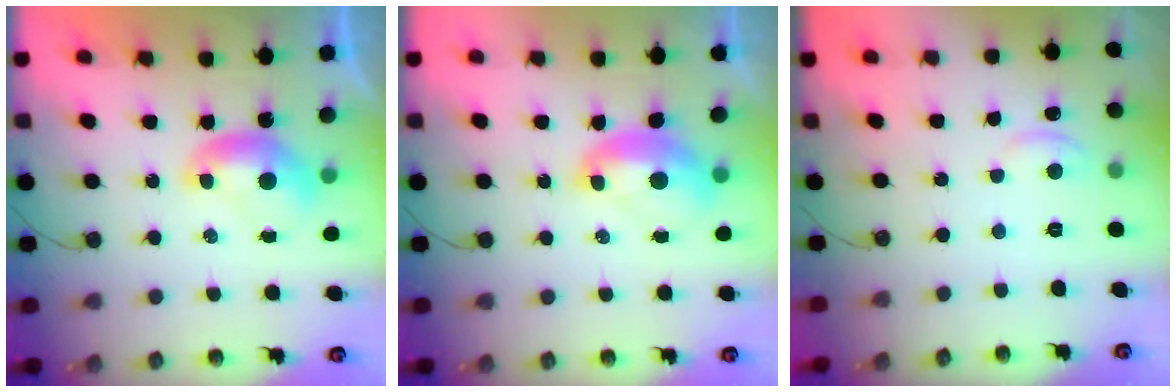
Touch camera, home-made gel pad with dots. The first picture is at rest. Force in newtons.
{"total": 2.1, "press": 2.0, "slide": 0.6}
{"total": 2.6, "press": 2.6, "slide": 0.3}